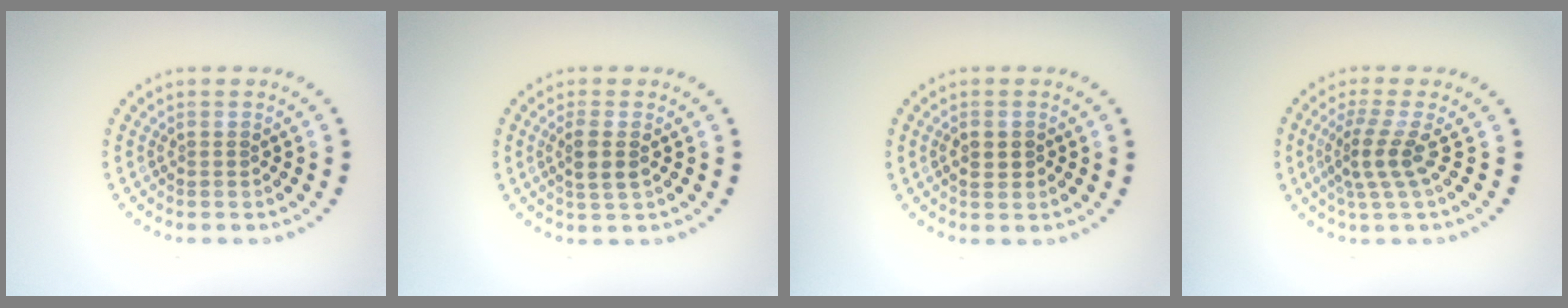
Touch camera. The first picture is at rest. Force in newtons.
{"total": 2.0, "press": 1.8, "slide": 0.8}
{"total": 1.4, "press": 1.4, "slide": 0.3}
{"total": 2.9, "press": 1.9, "slide": 2.2}